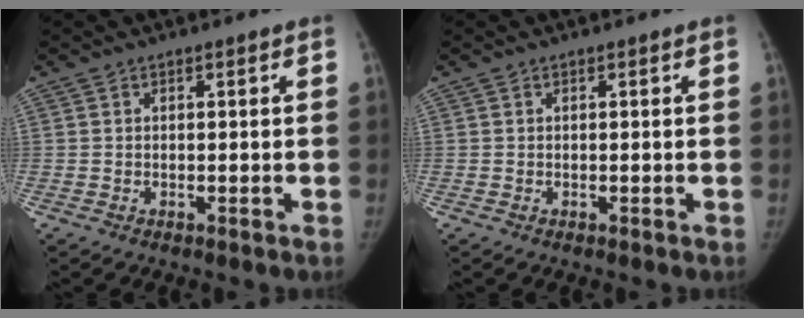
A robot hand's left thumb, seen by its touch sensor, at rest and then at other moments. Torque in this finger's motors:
{"motor_torque": [-0.11, -0.06, 0.21, -0.20, 0.02]}